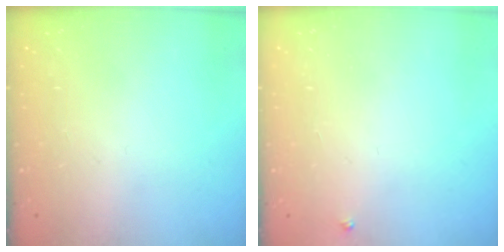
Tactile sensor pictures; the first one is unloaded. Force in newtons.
{"total": 2.7, "press": 2.7, "slide": 0.3}